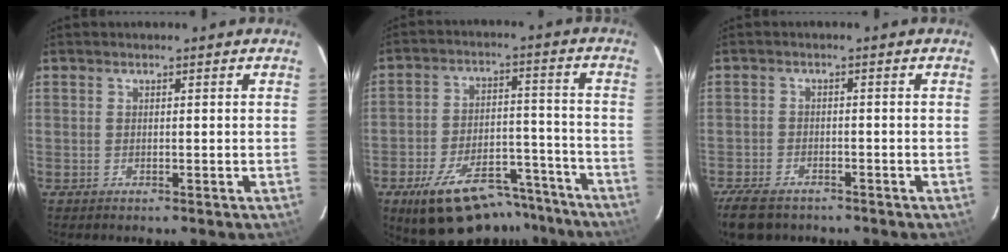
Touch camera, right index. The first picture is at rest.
{"total": 18.8, "force": [-14.3, 8.1, 9.2], "torque": [-0.166, 0.020, -0.193]}
{"total": 8.3, "force": [-6.4, 4.0, 3.4], "torque": [-0.100, -0.013, -0.114]}